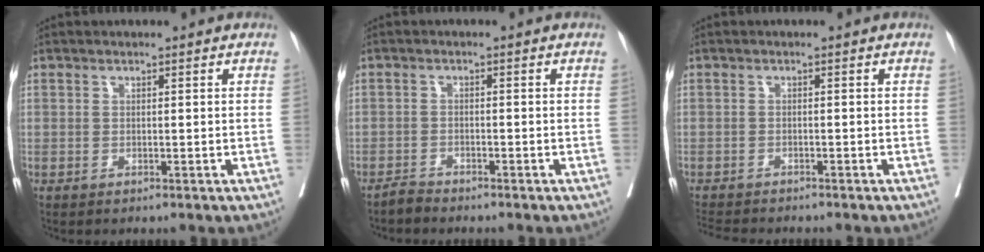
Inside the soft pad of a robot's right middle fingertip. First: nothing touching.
{"total": 1.4, "force": [-1.4, 0.0, -0.1], "torque": [0.004, -0.004, -0.026]}
{"total": 5.5, "force": [-5.1, 0.6, 1.8], "torque": [-0.027, -0.011, -0.082]}